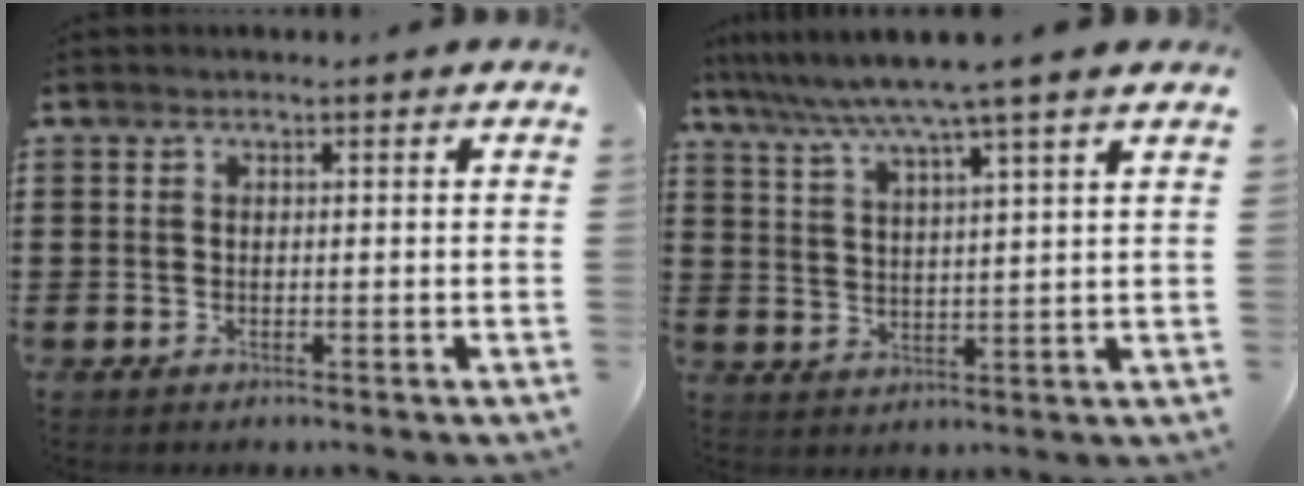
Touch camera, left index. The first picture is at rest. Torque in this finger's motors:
{"motor_torque": [2.14, 0.00, 0.55, 0.06]}